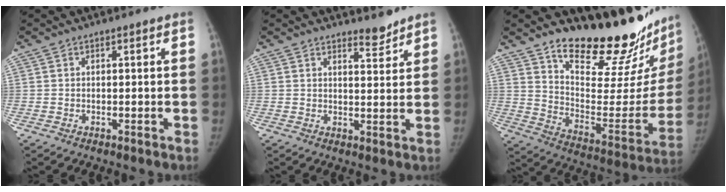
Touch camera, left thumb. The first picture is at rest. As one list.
[{"total": 3.1, "force": [2.9, 0.8, 0.8], "torque": [0.005, -0.027, 0.043]}, {"total": 25.8, "force": [21.0, 7.9, 12.8], "torque": [-0.138, -0.156, 0.304]}]